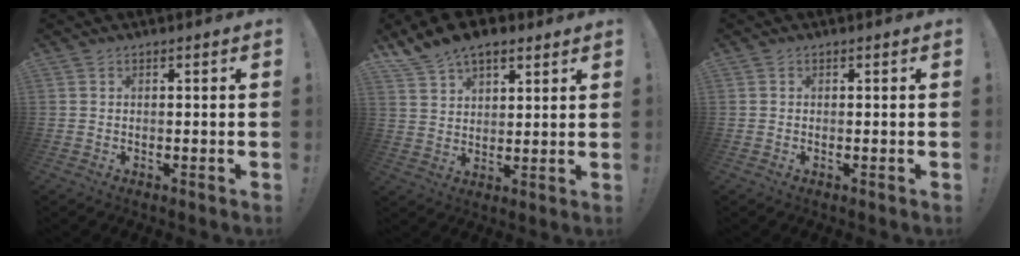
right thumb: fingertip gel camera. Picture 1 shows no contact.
{"total": 8.5, "force": [6.6, 4.3, 3.3], "torque": [-0.068, -0.032, 0.130]}
{"total": 0.0}